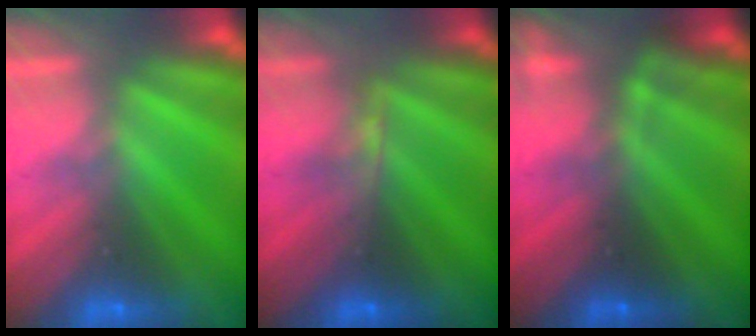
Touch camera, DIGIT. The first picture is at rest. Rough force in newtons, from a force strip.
{"total": 2.8}
{"total": 2.4}